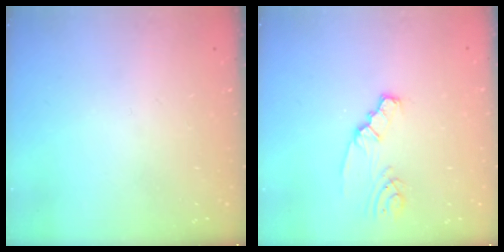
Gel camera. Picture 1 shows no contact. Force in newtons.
{"total": 2.0, "press": 2.0, "slide": 0.4}